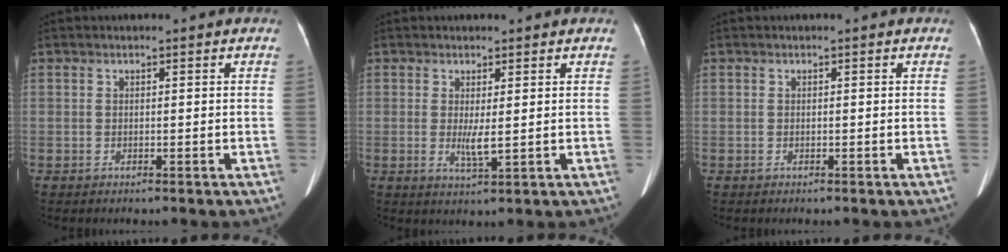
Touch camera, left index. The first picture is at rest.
{"total": 2.6, "force": [0.3, 0.3, 2.6], "torque": [-0.052, -0.007, 0.012]}
{"total": 0.0}